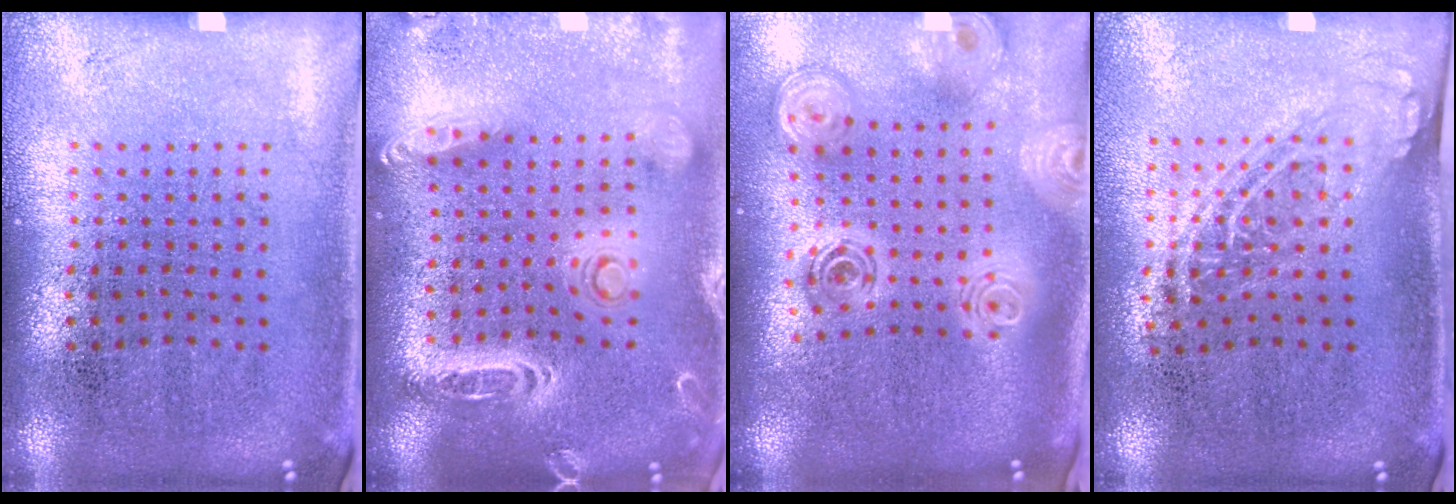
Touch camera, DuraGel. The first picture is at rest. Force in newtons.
{"total": 2.5, "press": 2.3, "slide": 1.1}
{"total": 2.6, "press": 2.0, "slide": 1.7}
{"total": 1.3, "press": 1.0, "slide": 0.8}